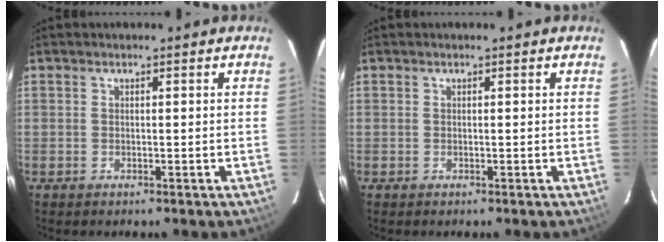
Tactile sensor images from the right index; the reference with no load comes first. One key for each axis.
{"total": 0.0}